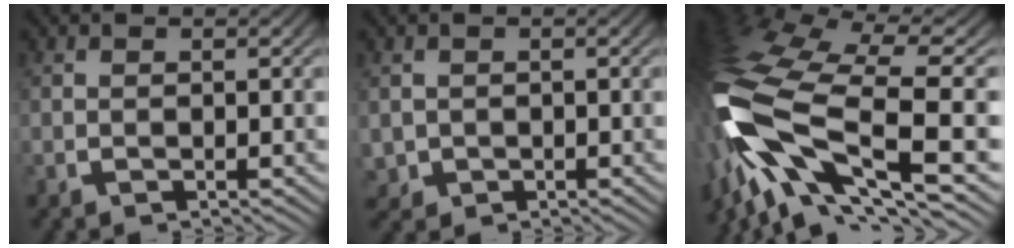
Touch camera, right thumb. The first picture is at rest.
{"total": 2.3, "force": [-0.3, 2.2, 0.7], "torque": [-0.025, -0.019, 0.005]}
{"total": 15.3, "force": [-2.1, 8.2, 12.8], "torque": [-0.314, -0.043, -0.009]}